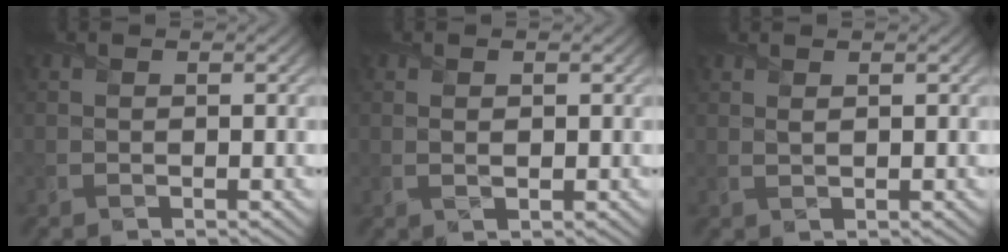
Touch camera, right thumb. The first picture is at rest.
{"total": 1.1, "force": [0.3, 0.6, 0.9], "torque": [-0.020, -0.004, 0.010]}
{"total": 0.9, "force": [0.7, 0.2, 0.5], "torque": [-0.017, -0.001, 0.016]}